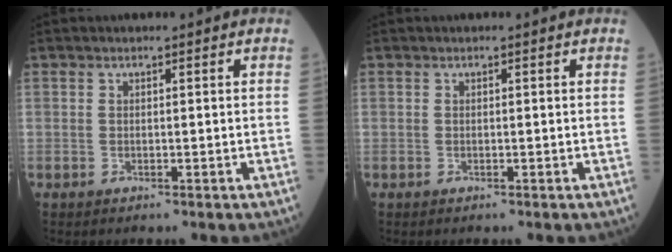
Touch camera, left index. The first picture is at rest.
{"total": 0.0}